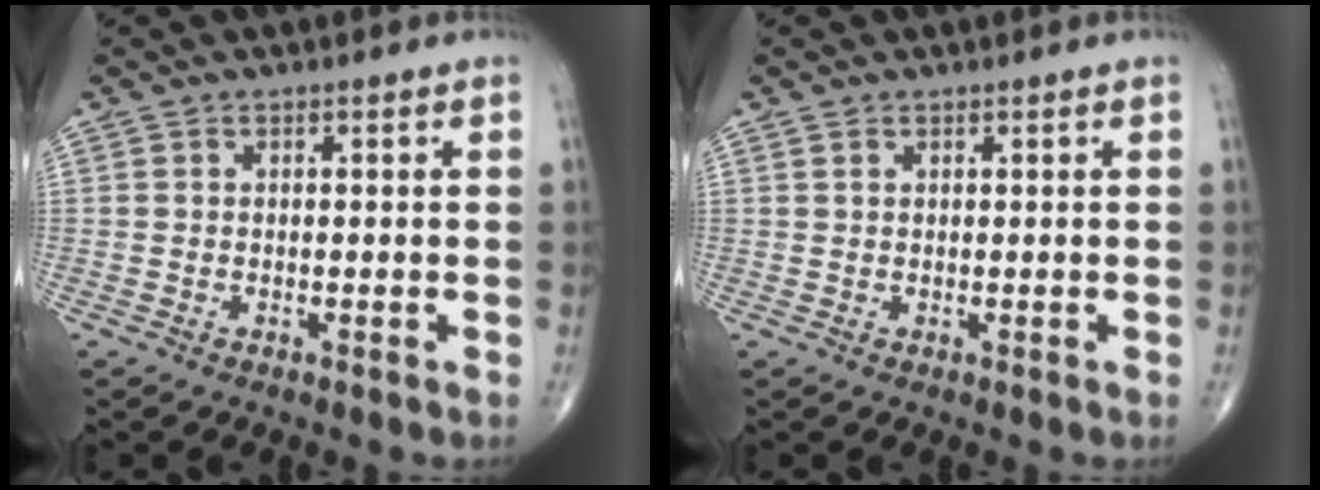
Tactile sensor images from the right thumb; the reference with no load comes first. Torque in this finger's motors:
{"motor_torque": [-0.15, 0.27, -0.36, -0.26, 0.06]}